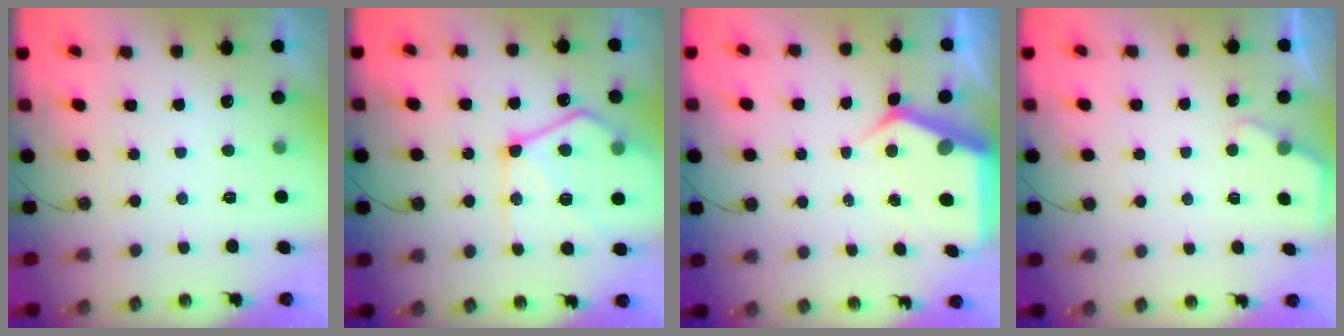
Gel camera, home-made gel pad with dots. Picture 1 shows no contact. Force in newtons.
{"total": 18.3, "press": 18.3, "slide": 1.4}
{"total": 6.4, "press": 6.3, "slide": 0.6}
{"total": 1.7, "press": 1.7, "slide": 0.3}